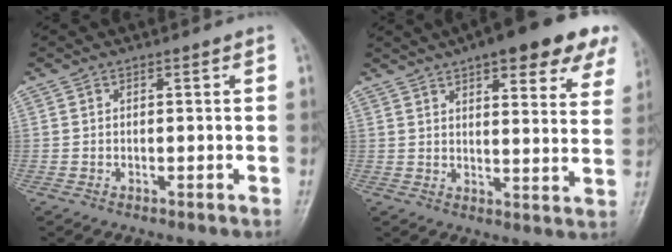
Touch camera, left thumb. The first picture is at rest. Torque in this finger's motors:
{"motor_torque": [2.74, 1.39, 1.65, -1.13, 0.05]}